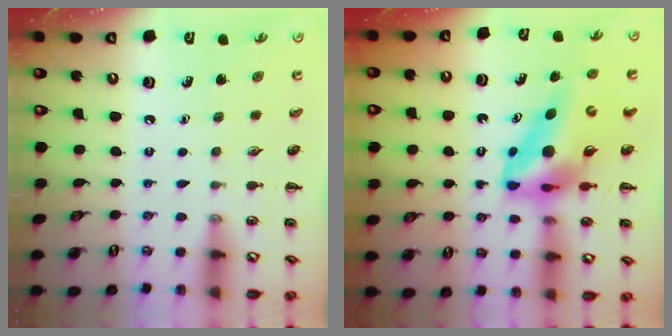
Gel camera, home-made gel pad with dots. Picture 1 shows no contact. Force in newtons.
{"total": 11.4, "press": 10.8, "slide": 3.9}